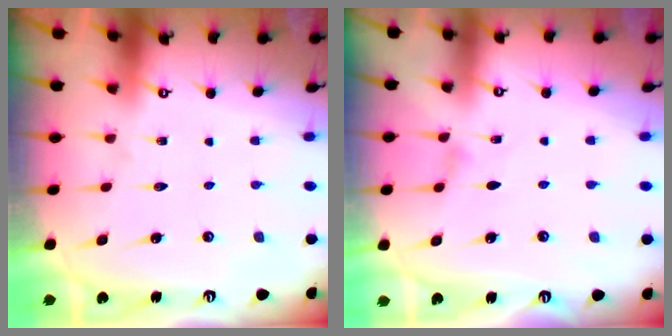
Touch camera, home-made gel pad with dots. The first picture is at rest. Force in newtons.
{"total": 0.8, "press": 0.7, "slide": 0.3}